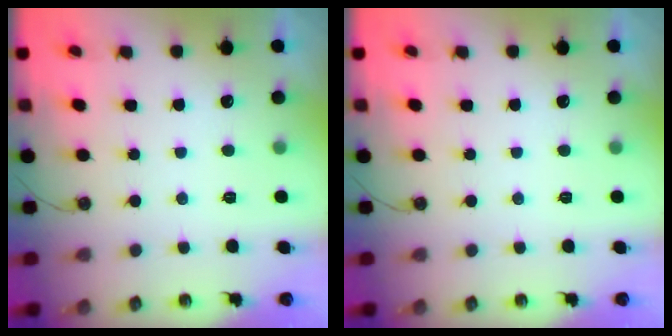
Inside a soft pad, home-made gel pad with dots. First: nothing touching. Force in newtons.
{"total": 0.0}